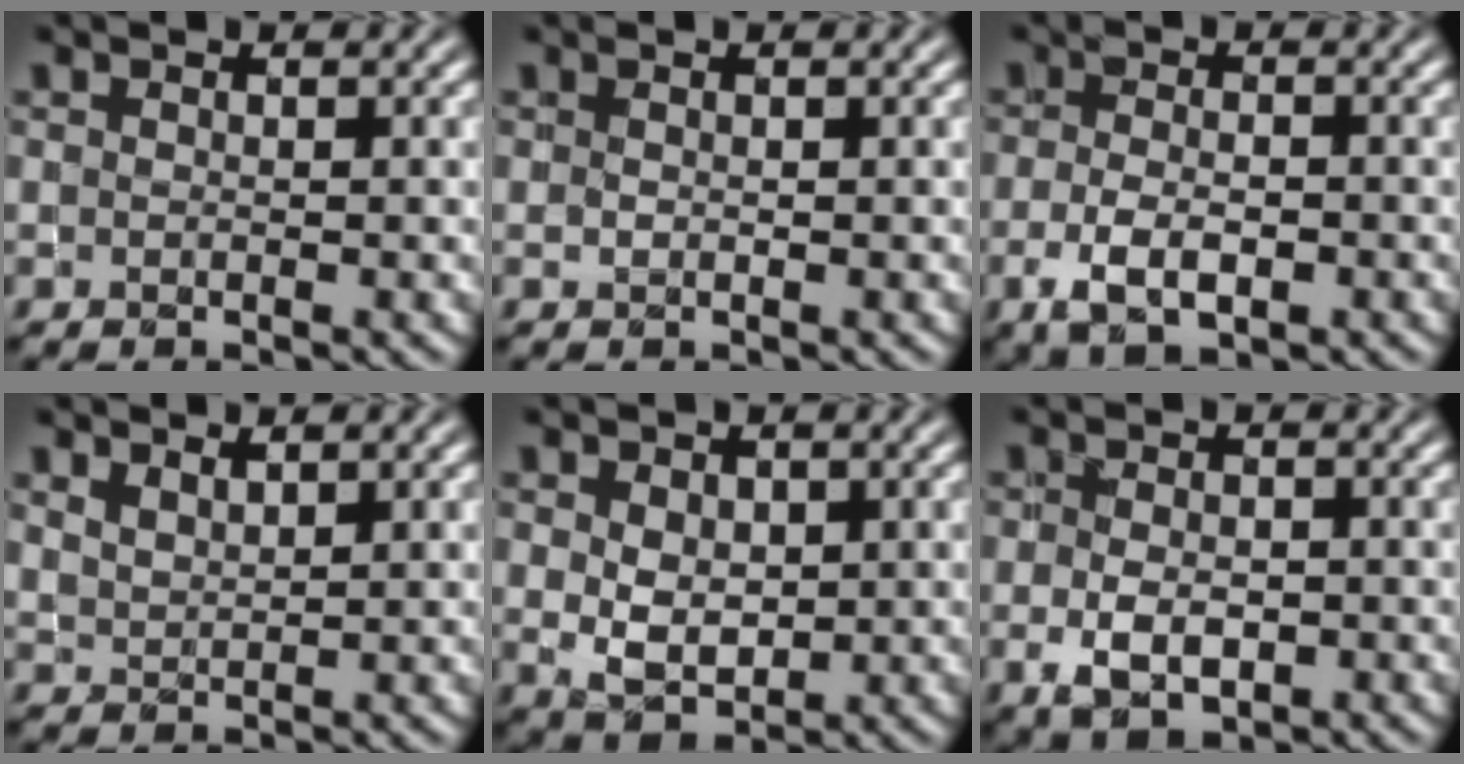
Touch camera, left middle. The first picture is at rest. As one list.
[{"total": 0.0}, {"total": 3.4, "force": [-1.3, 1.7, 2.6], "torque": [-0.056, -0.005, -0.025]}, {"total": 1.5, "force": [1.4, 0.4, 0.1], "torque": [-0.007, 0.001, 0.030]}, {"total": 3.0, "force": [0.4, 2.2, 1.9], "torque": [-0.039, -0.001, 0.012]}, {"total": 3.1, "force": [-0.8, 2.1, 2.2], "torque": [-0.048, -0.005, -0.012]}]